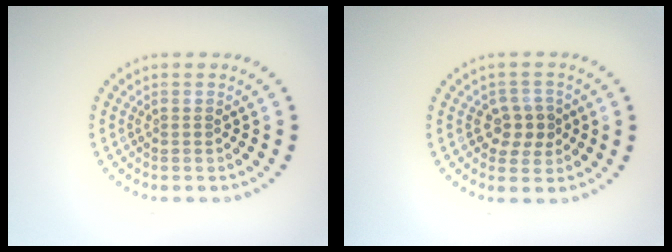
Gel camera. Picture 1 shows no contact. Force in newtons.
{"total": 2.7, "press": 2.6, "slide": 0.8}